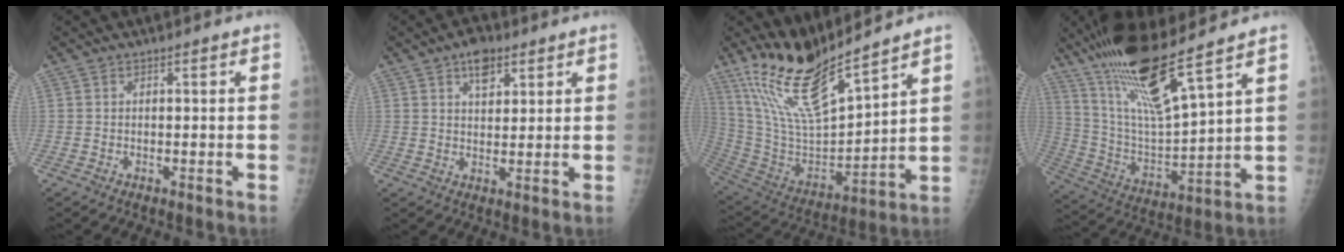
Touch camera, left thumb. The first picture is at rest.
{"total": 5.5, "force": [3.1, 3.1, 3.3], "torque": [-0.032, -0.012, 0.047]}
{"total": 17.5, "force": [14.1, 3.1, 9.9], "torque": [-0.170, -0.081, 0.286]}
{"total": 18.7, "force": [12.9, 2.7, 13.2], "torque": [-0.237, -0.061, 0.248]}